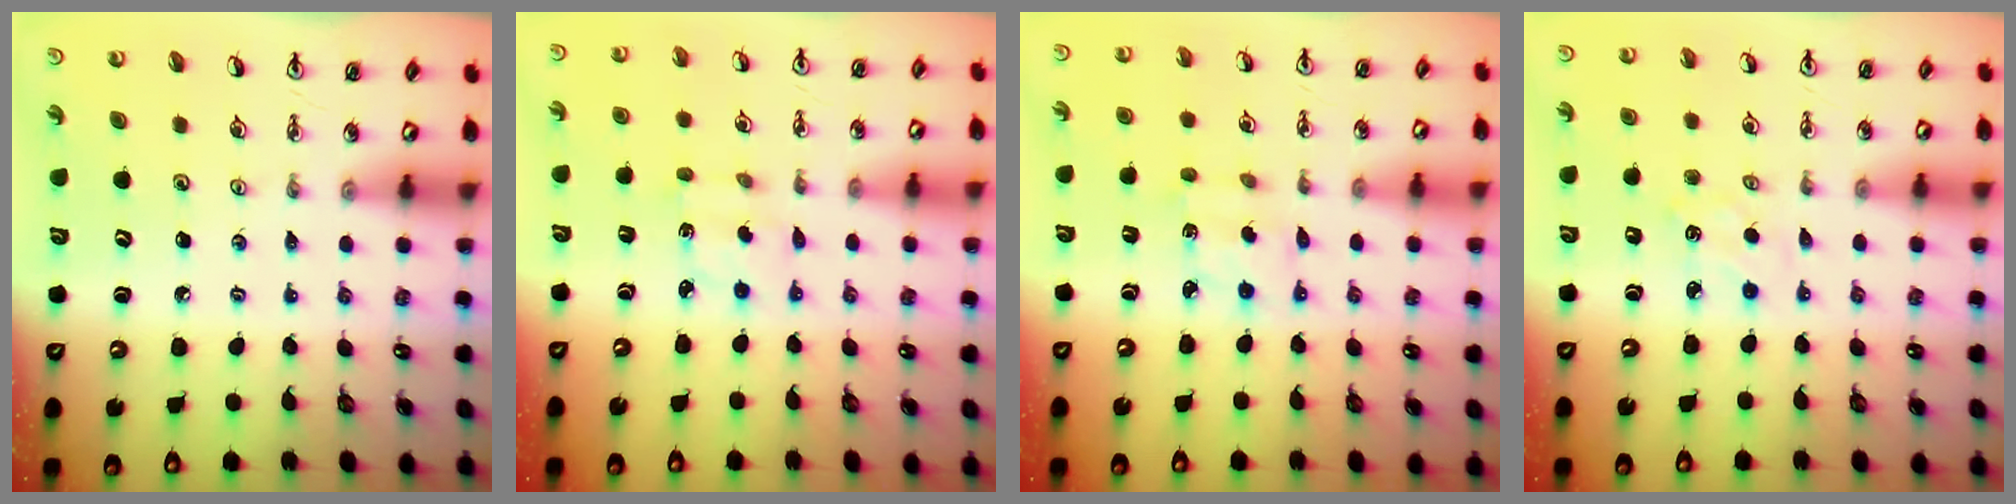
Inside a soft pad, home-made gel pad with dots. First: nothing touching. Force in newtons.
{"total": 2.4, "press": 2.4, "slide": 0.6}
{"total": 2.4, "press": 2.3, "slide": 0.6}
{"total": 3.6, "press": 3.6, "slide": 0.4}